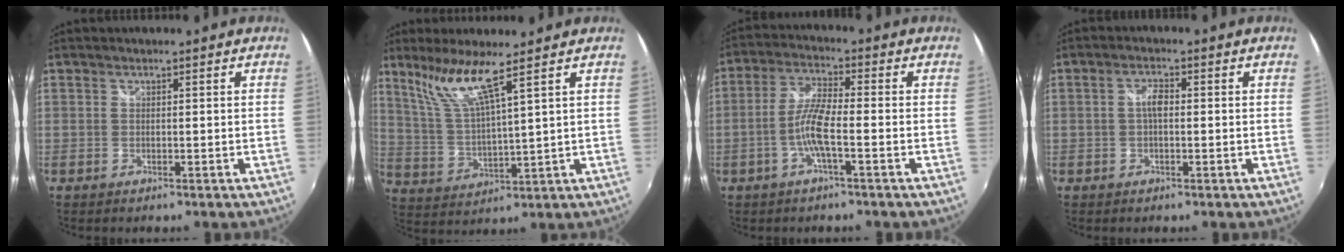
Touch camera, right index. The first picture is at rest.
{"total": 8.6, "force": [6.1, -0.7, 6.0], "torque": [-0.111, 0.003, 0.131]}
{"total": 6.7, "force": [-2.2, 0.7, 6.3], "torque": [-0.135, 0.005, -0.045]}
{"total": 2.5, "force": [-0.1, 1.1, 2.2], "torque": [-0.042, 0.006, -0.003]}